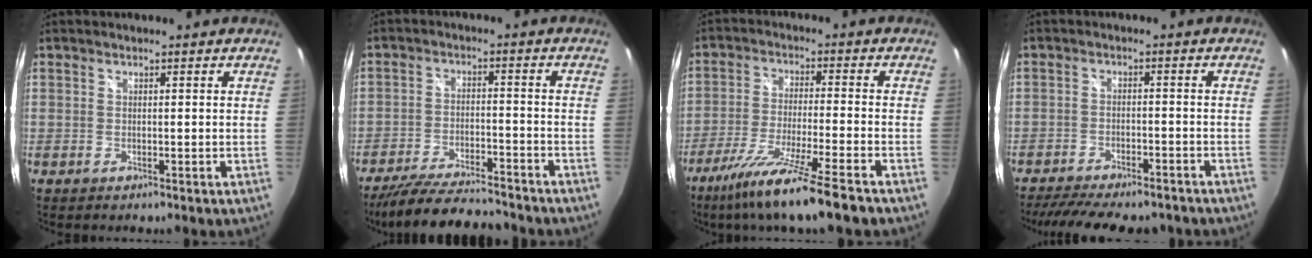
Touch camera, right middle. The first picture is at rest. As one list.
[{"total": 15.5, "force": [-13.7, 2.8, 6.8], "torque": [-0.145, -0.021, -0.218]}, {"total": 15.3, "force": [-11.5, -0.1, 10.0], "torque": [-0.201, -0.044, -0.196]}, {"total": 16.1, "force": [-13.5, 4.7, 7.5], "torque": [-0.154, -0.027, -0.189]}]